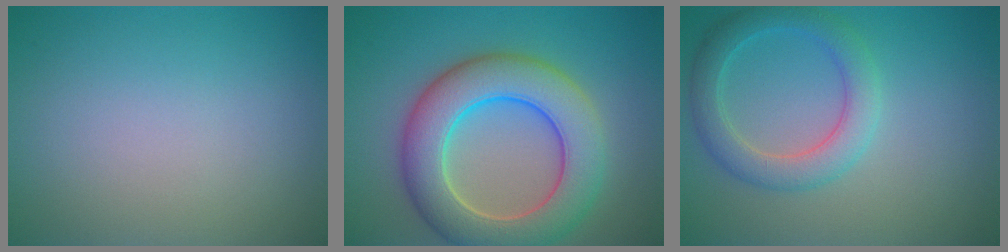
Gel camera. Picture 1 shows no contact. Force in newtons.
{"total": 9.0, "press": 9.0, "slide": 0.5}
{"total": 3.9, "press": 3.9, "slide": 0.1}